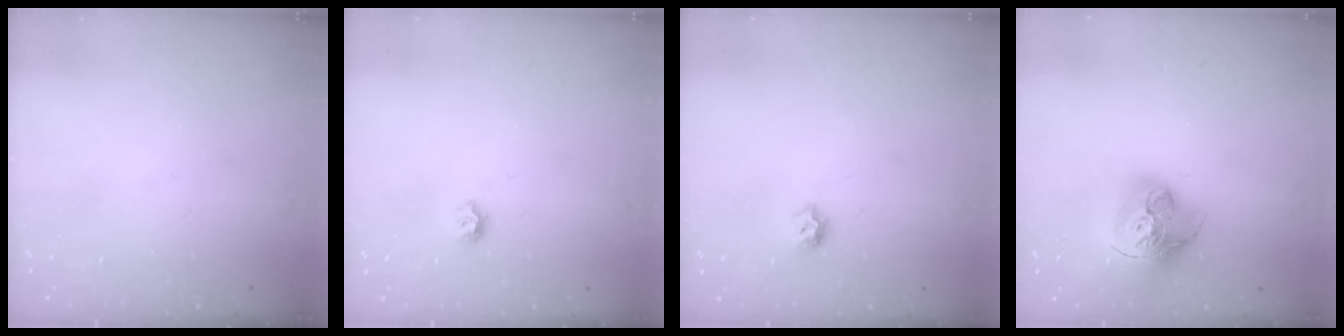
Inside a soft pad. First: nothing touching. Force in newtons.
{"total": 5.5, "press": 5.4, "slide": 0.7}
{"total": 6.2, "press": 6.2, "slide": 0.8}
{"total": 17.4, "press": 17.3, "slide": 1.8}